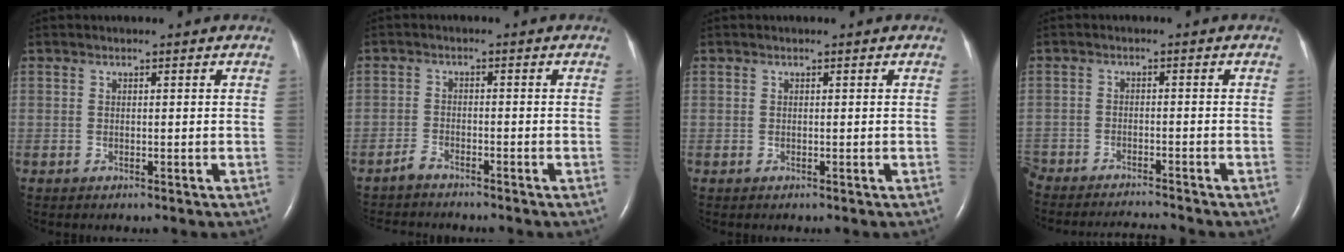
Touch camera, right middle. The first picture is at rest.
{"total": 2.4, "force": [-2.4, 0.3, 0.4], "torque": [-0.013, -0.007, -0.040]}
{"total": 0.0}
{"total": 8.7, "force": [-8.5, 0.1, 1.9], "torque": [-0.032, -0.007, -0.135]}